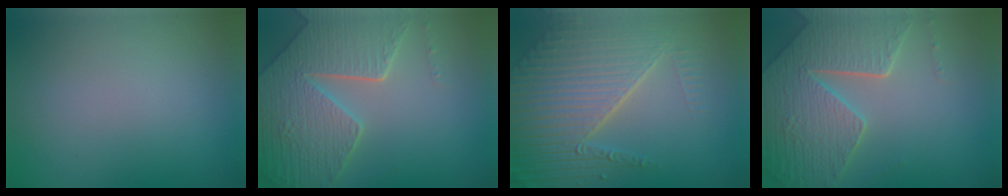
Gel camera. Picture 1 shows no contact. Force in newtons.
{"total": 8.6, "press": 6.2, "slide": 5.9}
{"total": 8.9, "press": 5.9, "slide": 6.7}
{"total": 7.6, "press": 5.7, "slide": 5.1}